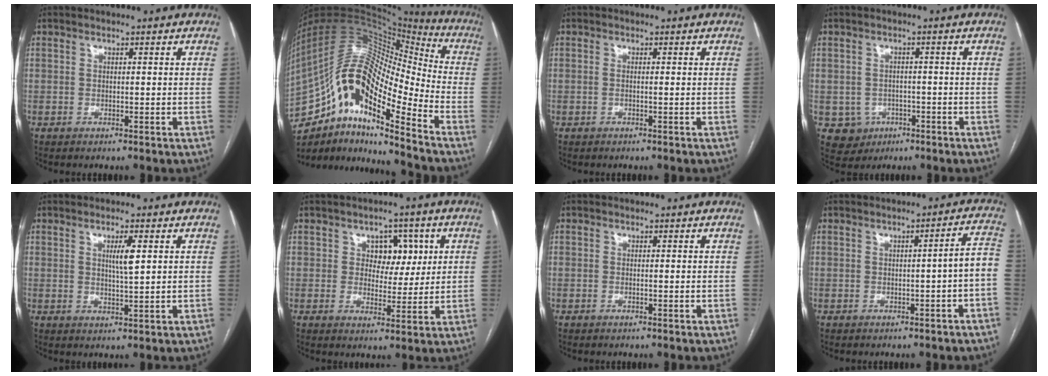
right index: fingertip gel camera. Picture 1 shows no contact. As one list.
[{"total": 20.2, "force": [-11.2, 5.6, 15.9], "torque": [-0.297, 0.039, -0.192]}, {"total": 0.6, "force": [-0.1, 0.0, 0.6], "torque": [-0.015, 0.000, -0.001]}, {"total": 5.1, "force": [-1.6, 4.7, 0.7], "torque": [-0.005, 0.009, -0.016]}, {"total": 3.6, "force": [1.2, 0.3, 3.4], "torque": [-0.058, -0.002, 0.018]}, {"total": 6.2, "force": [1.8, 4.4, 3.9], "torque": [-0.040, 0.014, 0.029]}, {"total": 0.0}, {"total": 4.4, "force": [-1.1, 0.0, 4.3], "torque": [-0.046, 0.017, -0.015]}]